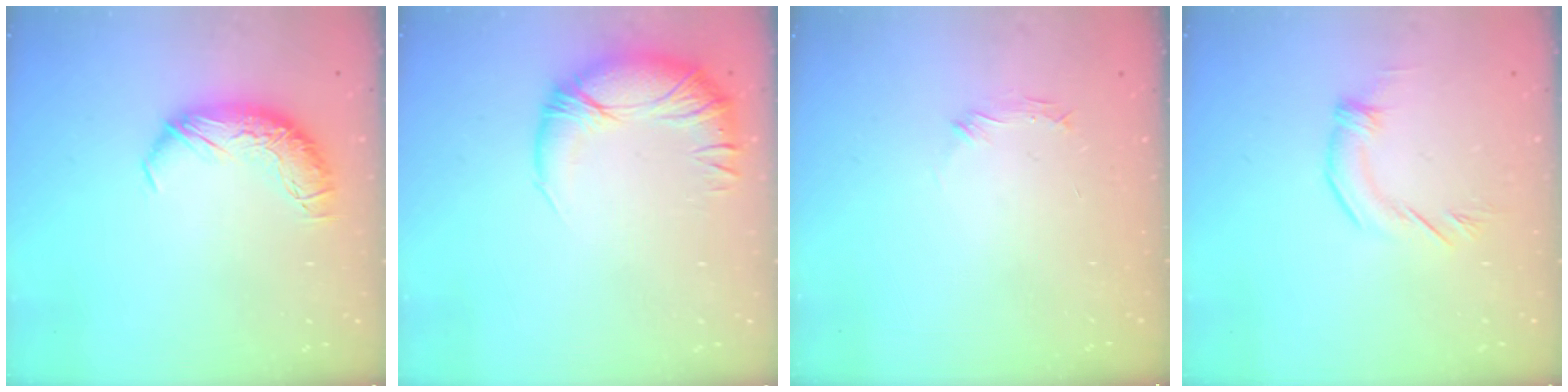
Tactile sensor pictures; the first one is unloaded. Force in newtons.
{"total": 3.2, "press": 1.2, "slide": 3.0}
{"total": 6.8, "press": 6.7, "slide": 1.1}
{"total": 3.3, "press": 3.3, "slide": 0.3}